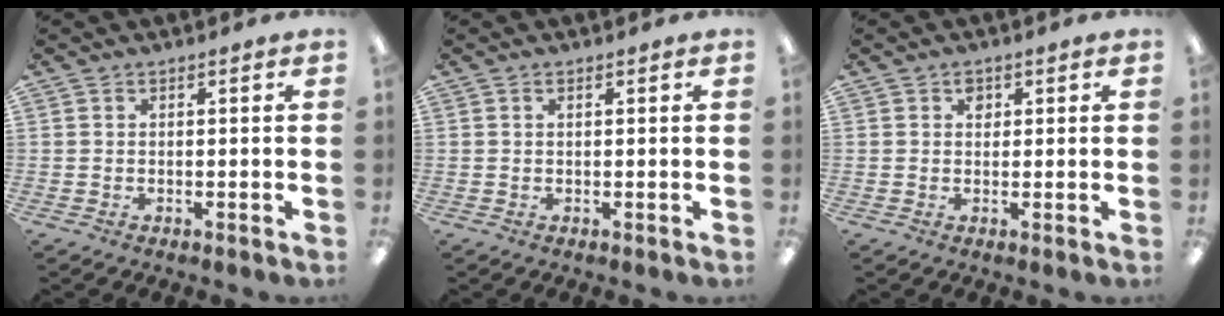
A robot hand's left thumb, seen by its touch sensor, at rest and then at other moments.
{"total": 0.7, "force": [0.3, 0.4, 0.4], "torque": [-0.008, 0.003, 0.005]}
{"total": 2.1, "force": [0.9, 1.7, 0.7], "torque": [0.000, -0.002, 0.012]}